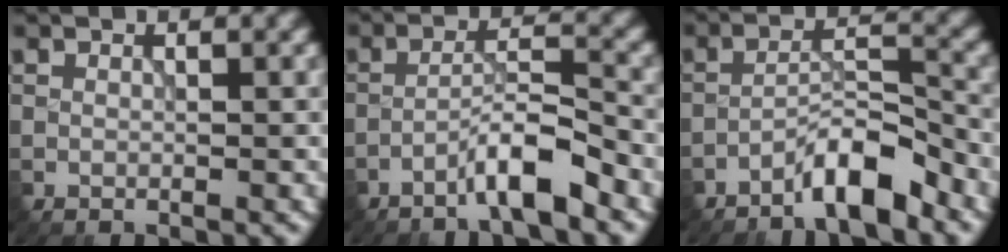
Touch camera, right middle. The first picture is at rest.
{"total": 4.1, "force": [-2.9, 0.3, 2.9], "torque": [-0.051, 0.015, -0.059]}
{"total": 4.7, "force": [-3.6, 0.8, 3.0], "torque": [-0.049, 0.012, -0.070]}